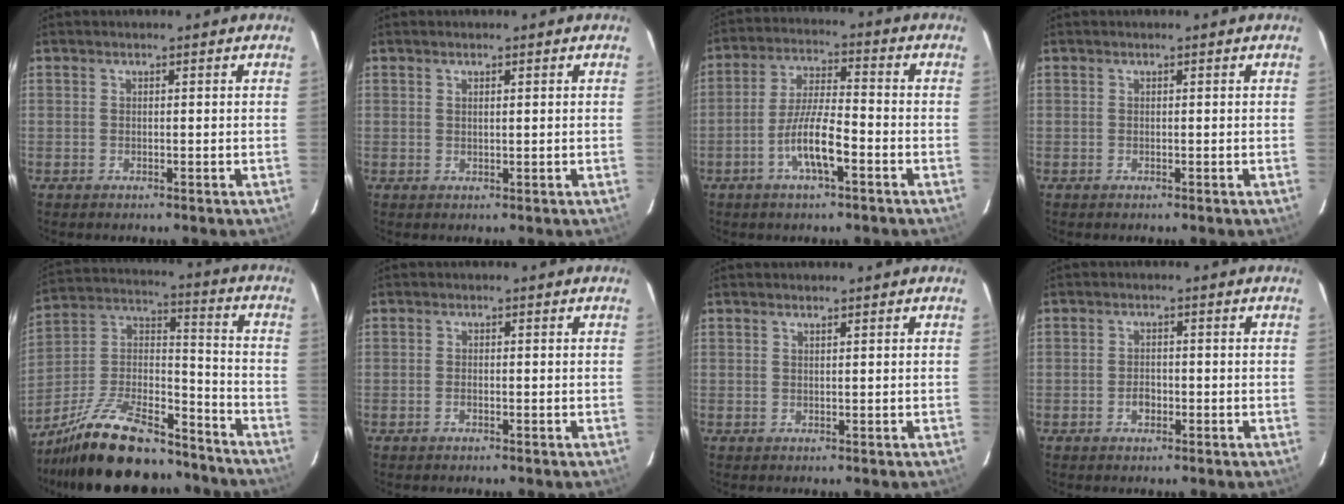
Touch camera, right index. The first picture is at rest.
{"total": 0.9, "force": [0.5, -0.1, 0.7], "torque": [-0.014, 0.001, 0.010]}
{"total": 8.5, "force": [-3.9, 1.5, 7.4], "torque": [-0.149, 0.002, -0.071]}
{"total": 0.0}
{"total": 24.1, "force": [-19.0, 7.8, 12.6], "torque": [-0.238, 0.012, -0.299]}
{"total": 0.9, "force": [-0.5, 0.4, 0.6], "torque": [-0.013, 0.001, -0.010]}
{"total": 0.6, "force": [0.5, -0.3, 0.3], "torque": [-0.005, 0.000, 0.010]}
{"total": 2.1, "force": [-0.9, 1.5, 1.1], "torque": [-0.021, 0.005, -0.015]}